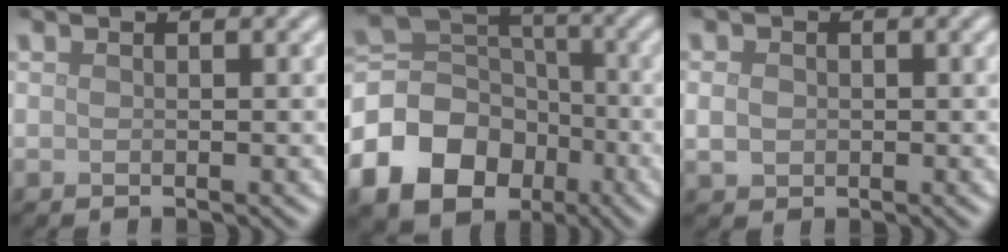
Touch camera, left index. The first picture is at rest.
{"total": 11.7, "force": [-5.3, 9.3, 4.8], "torque": [-0.126, -0.005, -0.109]}
{"total": 1.6, "force": [0.0, 1.4, 0.8], "torque": [-0.017, -0.002, -0.003]}